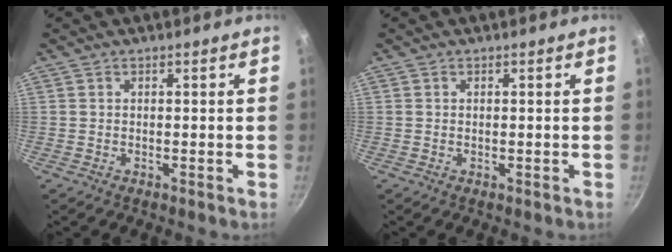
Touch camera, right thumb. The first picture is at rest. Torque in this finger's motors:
{"motor_torque": [0.15, 0.08, 0.44, -0.01, -0.02]}